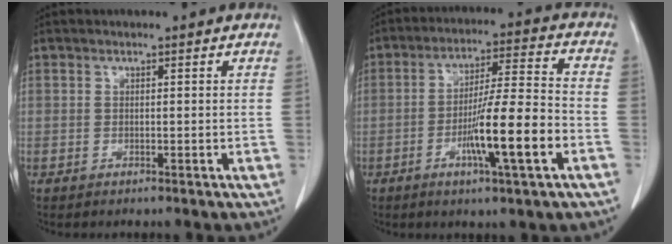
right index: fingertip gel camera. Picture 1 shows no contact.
{"total": 13.1, "force": [-4.6, 0.6, 12.3], "torque": [-0.209, -0.003, -0.076]}